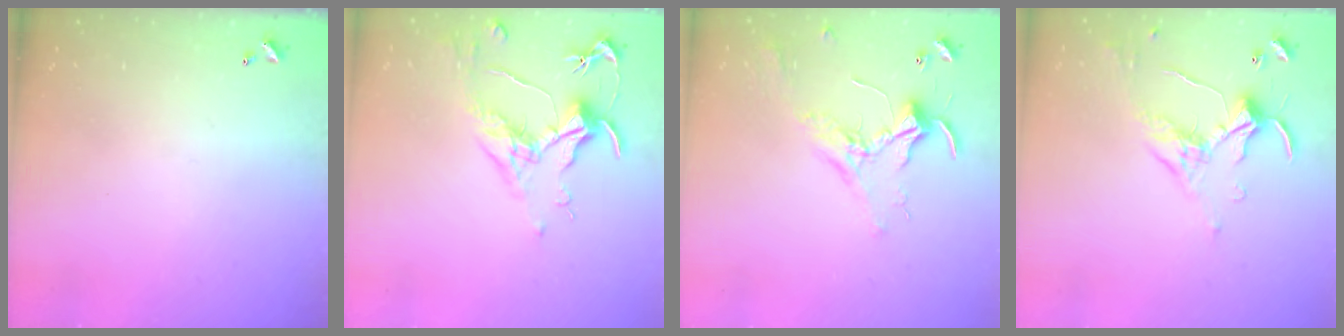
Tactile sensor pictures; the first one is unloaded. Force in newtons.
{"total": 1.7, "press": 1.4, "slide": 0.9}
{"total": 2.1, "press": 2.1, "slide": 0.5}
{"total": 1.2, "press": 0.8, "slide": 0.8}